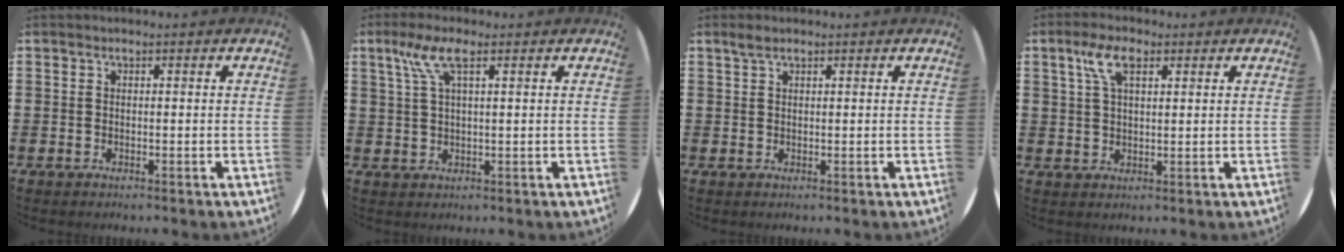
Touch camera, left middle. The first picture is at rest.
{"total": 4.7, "force": [2.3, 1.2, 3.9], "torque": [-0.084, 0.010, 0.039]}
{"total": 1.3, "force": [1.0, 0.4, 0.7], "torque": [-0.014, 0.004, 0.018]}
{"total": 5.2, "force": [2.8, 2.3, 3.7], "torque": [-0.083, 0.011, 0.049]}